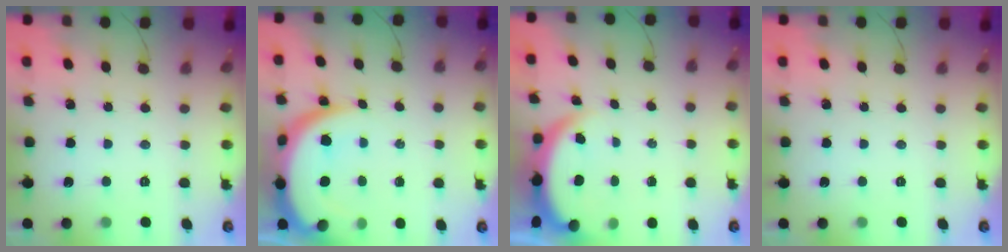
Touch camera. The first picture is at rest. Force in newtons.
{"total": 11.4, "press": 11.4, "slide": 1.0}
{"total": 3.8, "press": 3.8, "slide": 0.2}
{"total": 0.0}